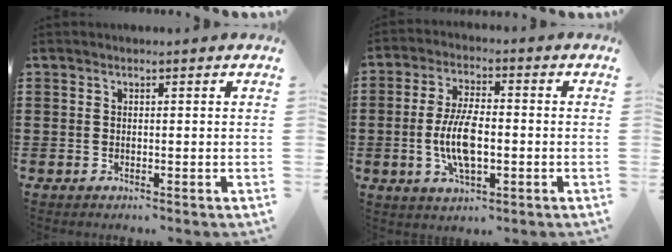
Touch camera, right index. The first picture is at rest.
{"total": 7.8, "force": [-1.3, 3.1, 7.0], "torque": [-0.154, -0.003, -0.029]}